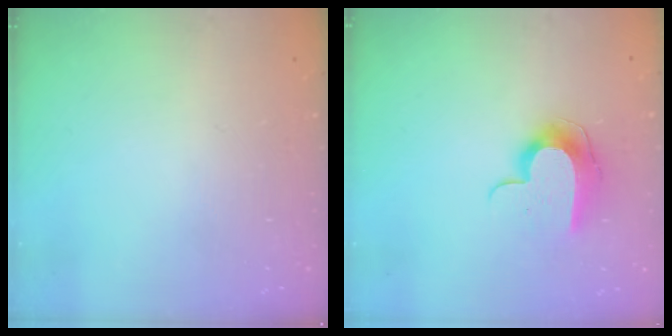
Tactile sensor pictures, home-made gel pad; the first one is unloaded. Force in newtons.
{"total": 10.1, "press": 10.0, "slide": 1.0}